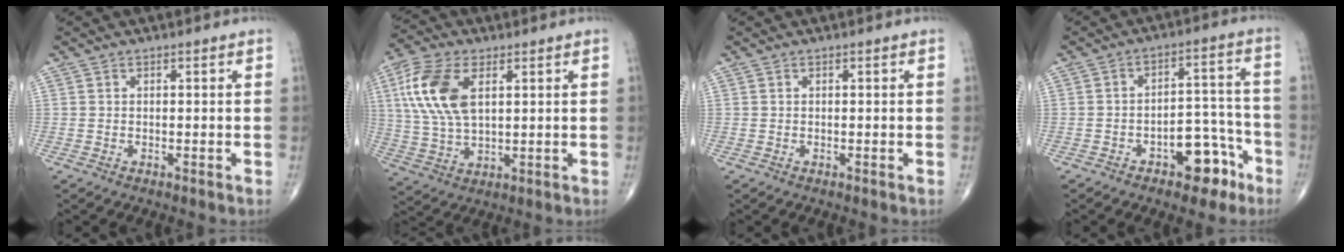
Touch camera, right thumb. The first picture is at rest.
{"total": 13.8, "force": [4.0, 7.3, 11.0], "torque": [-0.237, -0.002, 0.081]}
{"total": 0.0}
{"total": 9.9, "force": [-5.4, 5.3, 6.4], "torque": [-0.056, 0.057, -0.072]}